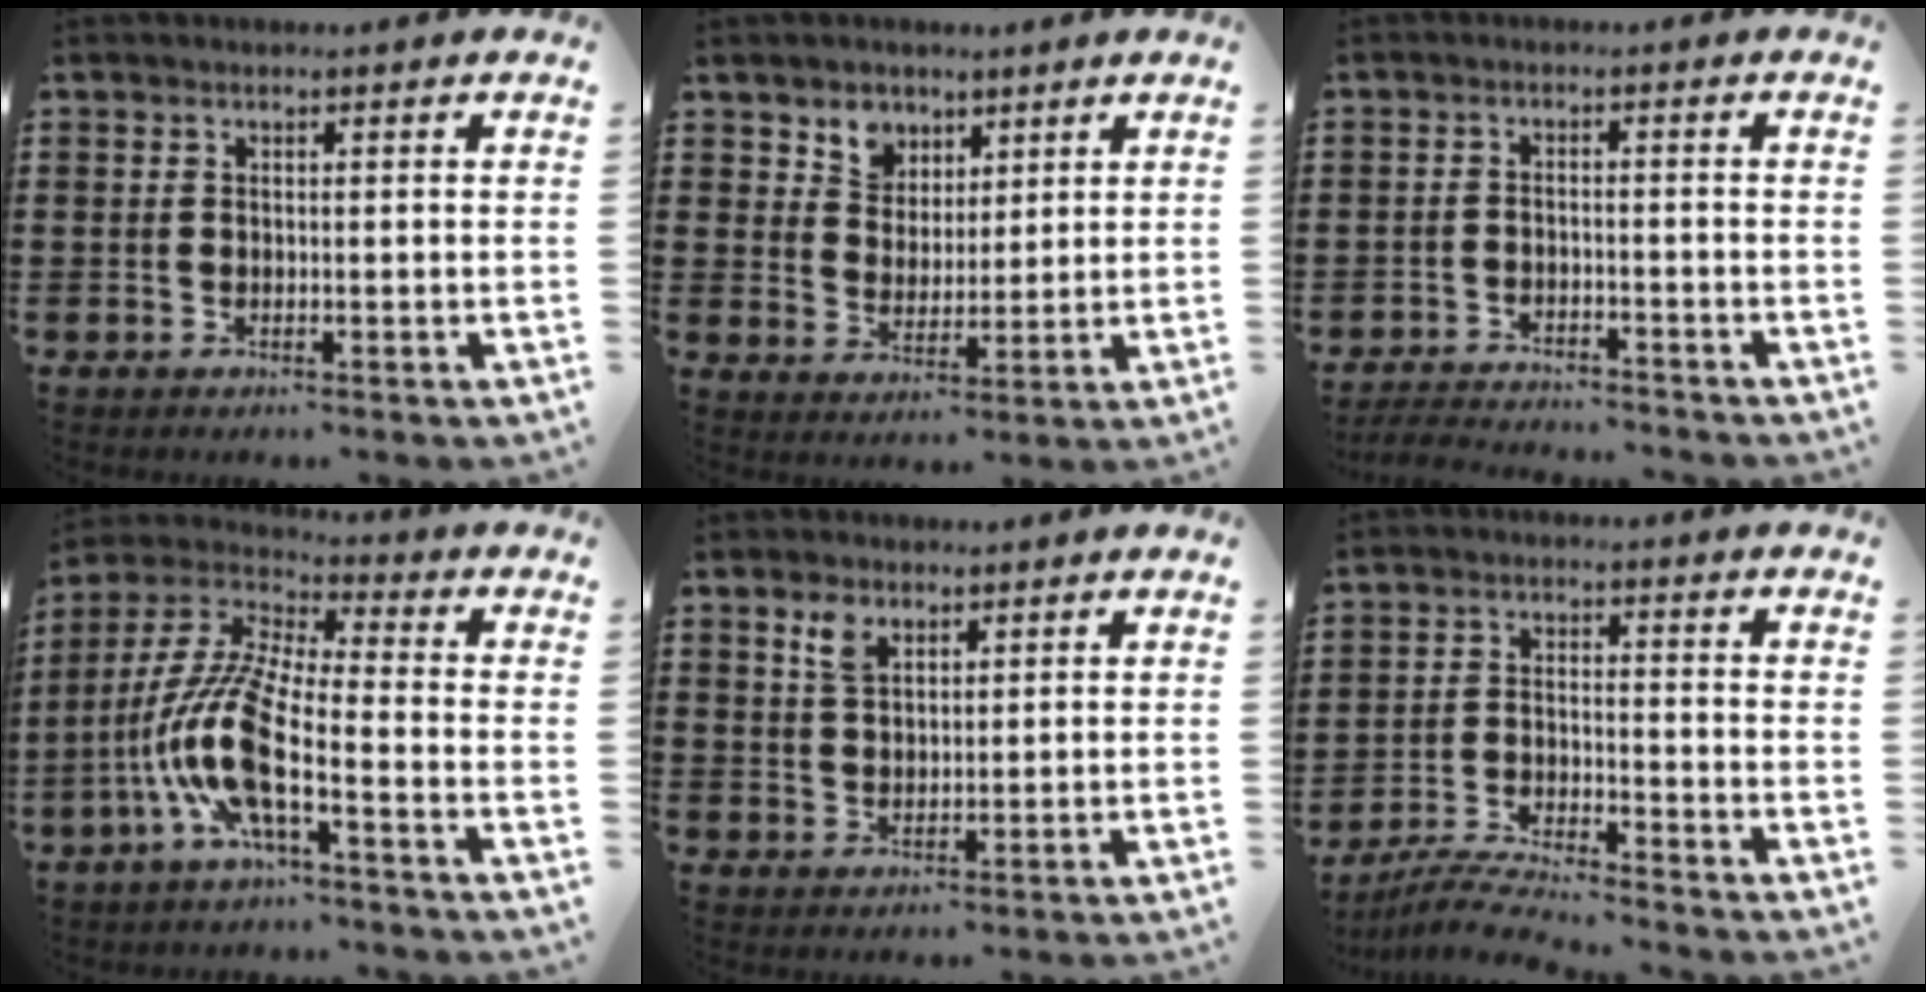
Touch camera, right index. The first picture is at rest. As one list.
[{"total": 4.7, "force": [2.9, 3.7, 0.2], "torque": [-0.029, 0.006, 0.052]}, {"total": 3.2, "force": [-3.2, 0.0, 0.1], "torque": [-0.015, -0.007, -0.070]}, {"total": 11.6, "force": [-5.3, 2.4, 10.1], "torque": [-0.245, -0.020, -0.112]}, {"total": 3.7, "force": [2.3, 2.1, 2.1], "torque": [-0.050, 0.008, 0.042]}, {"total": 5.2, "force": [-5.0, -0.2, 1.2], "torque": [-0.038, -0.010, -0.102]}]